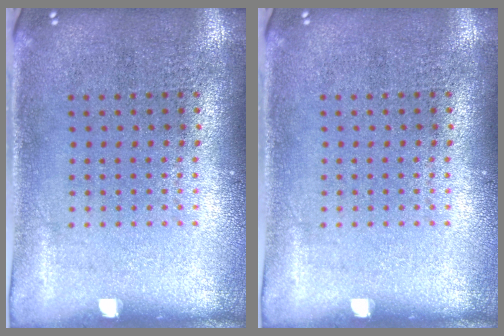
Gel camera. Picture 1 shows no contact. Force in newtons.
{"total": 0.0}